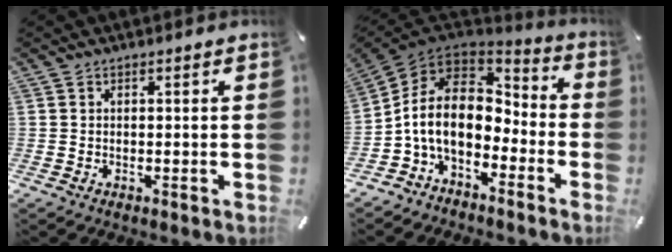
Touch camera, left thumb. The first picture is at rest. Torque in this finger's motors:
{"motor_torque": [-0.06, 2.81, 1.53, 1.24, 0.26]}